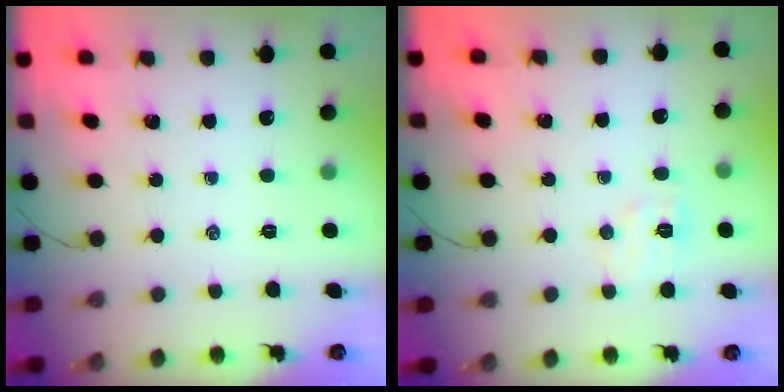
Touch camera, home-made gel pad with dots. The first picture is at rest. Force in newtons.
{"total": 6.5, "press": 6.4, "slide": 1.2}